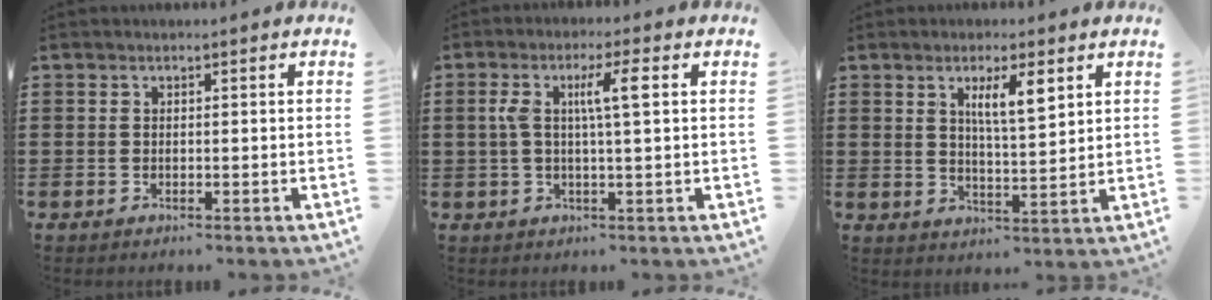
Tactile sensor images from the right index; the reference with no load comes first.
{"total": 6.2, "force": [1.3, 0.9, 6.0], "torque": [-0.125, 0.000, 0.015]}
{"total": 5.5, "force": [2.6, 1.3, 4.7], "torque": [-0.093, 0.003, 0.040]}